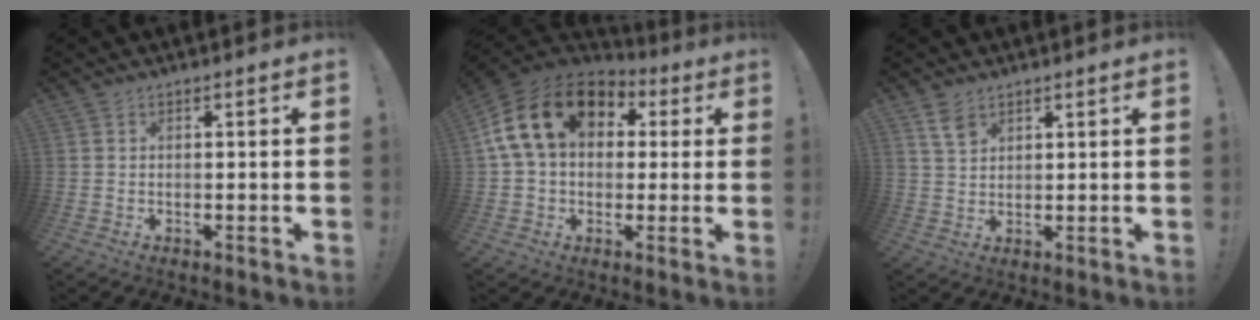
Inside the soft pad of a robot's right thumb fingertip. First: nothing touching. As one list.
[{"total": 19.3, "force": [5.7, 13.1, 13.0], "torque": [-0.226, 0.002, 0.103]}, {"total": 4.8, "force": [3.1, 2.9, 2.2], "torque": [-0.028, -0.016, 0.058]}]